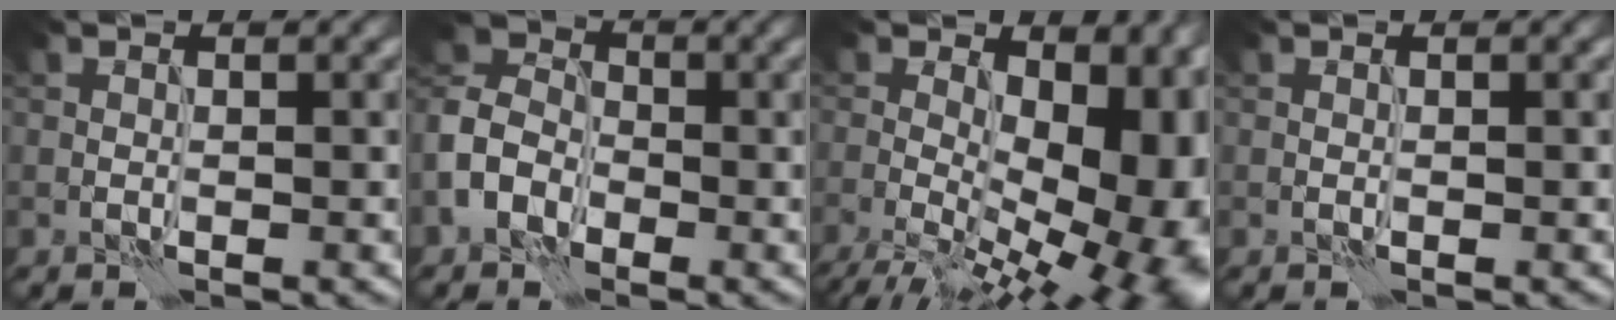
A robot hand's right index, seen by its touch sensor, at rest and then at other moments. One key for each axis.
{"total": 5.4, "fx": -2.8, "fy": 3.9, "fz": 2.5, "tx": -0.063, "ty": 0.001, "tz": -0.067}
{"total": 18.3, "fx": -1.4, "fy": 10.5, "fz": 14.9, "tx": -0.140, "ty": -0.017, "tz": 0.010}
{"total": 0.0}